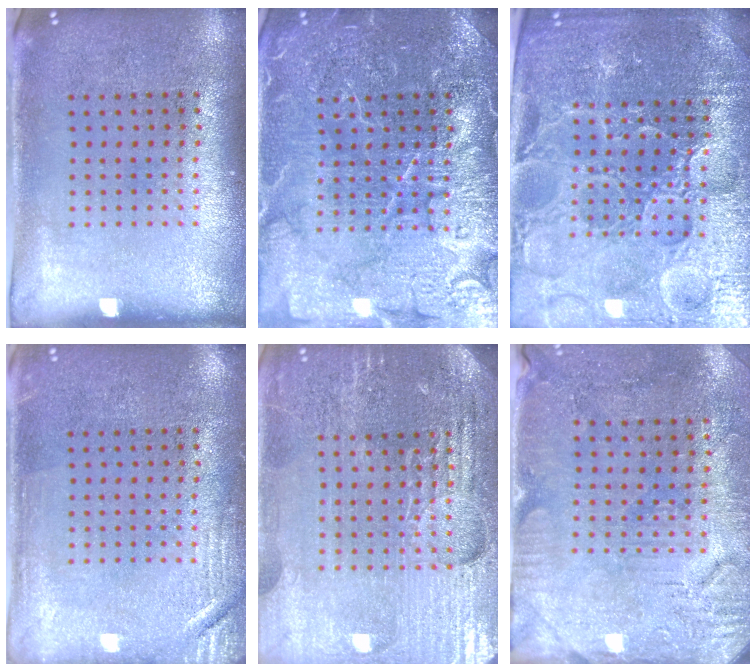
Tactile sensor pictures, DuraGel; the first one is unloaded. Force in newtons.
{"total": 7.2, "press": 7.1, "slide": 1.0}
{"total": 5.4, "press": 5.0, "slide": 2.1}
{"total": 2.3, "press": 2.2, "slide": 0.4}
{"total": 4.8, "press": 4.5, "slide": 1.6}
{"total": 2.9, "press": 2.7, "slide": 1.1}